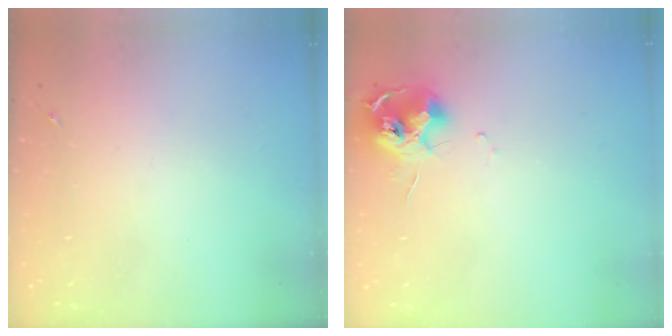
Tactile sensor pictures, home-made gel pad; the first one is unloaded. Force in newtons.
{"total": 12.1, "press": 12.0, "slide": 1.2}